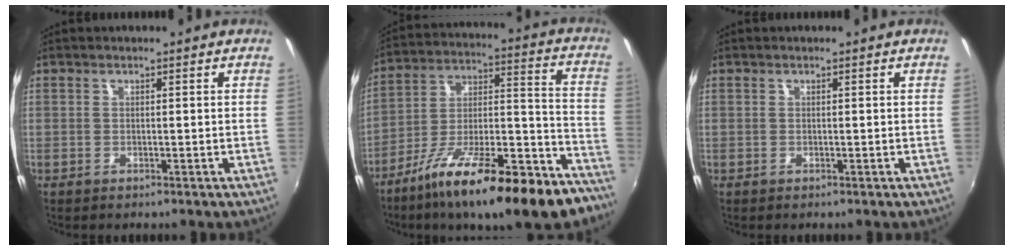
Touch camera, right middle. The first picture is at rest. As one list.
[{"total": 26.2, "force": [-18.2, 6.7, 17.6], "torque": [-0.262, -0.018, -0.278]}, {"total": 0.0}]